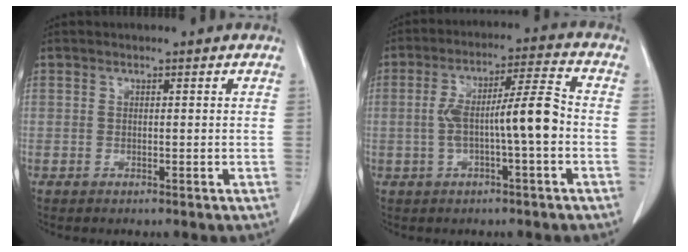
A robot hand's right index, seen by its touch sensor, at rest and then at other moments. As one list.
[{"total": 9.5, "force": [-1.4, 0.5, 9.3], "torque": [-0.168, 0.025, -0.027]}]